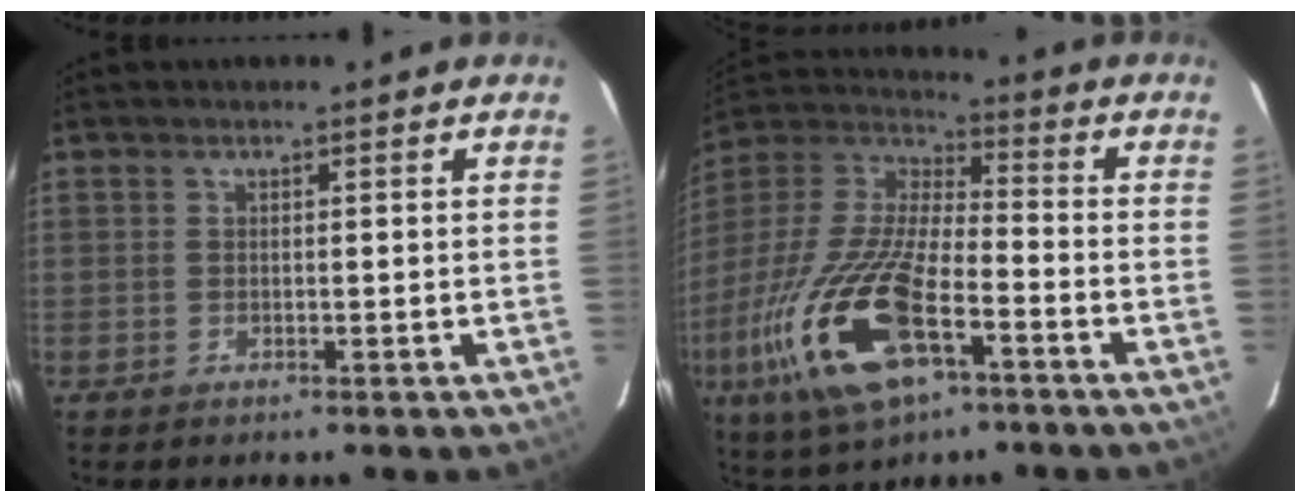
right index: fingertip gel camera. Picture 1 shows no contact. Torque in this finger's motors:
{"motor_torque": [1.75, -0.40, 1.06, 0.21]}